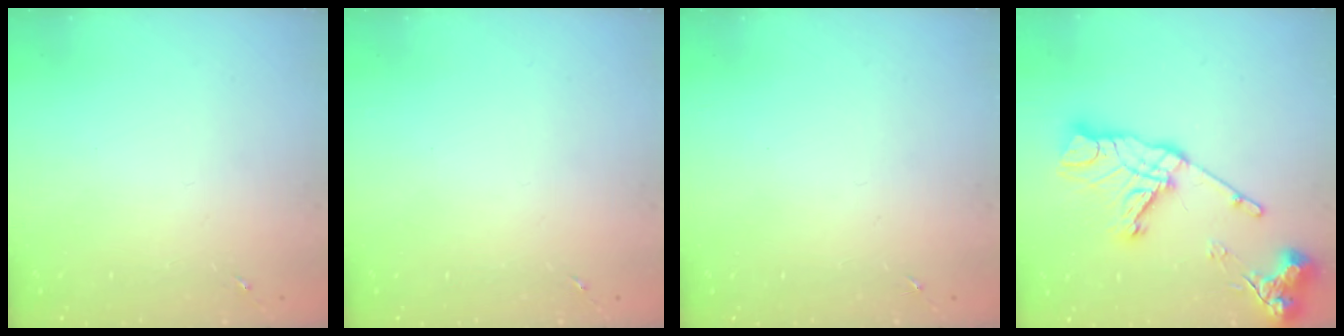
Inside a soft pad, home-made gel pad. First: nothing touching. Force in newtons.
{"total": 0.0}
{"total": 0.0}
{"total": 18.1, "press": 18.0, "slide": 2.1}